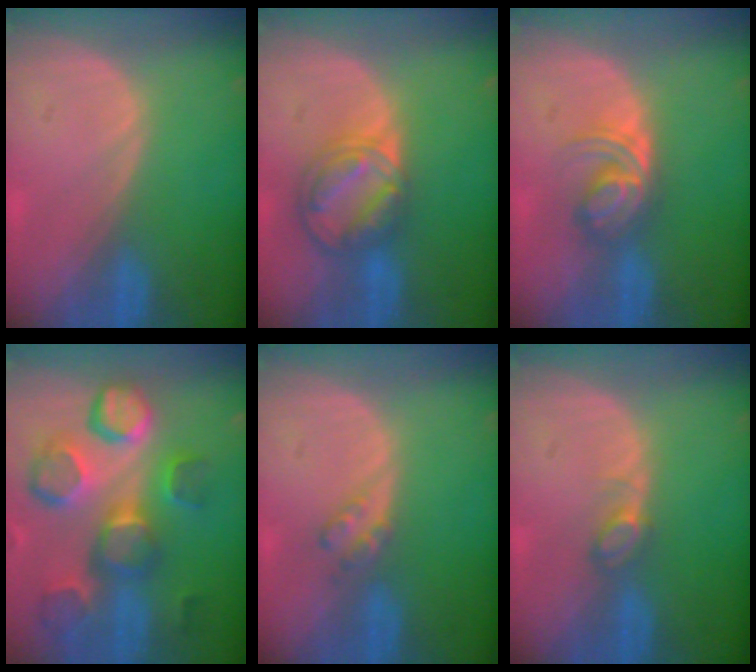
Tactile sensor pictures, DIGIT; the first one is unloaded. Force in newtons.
{"total": 8.3, "press": 7.0, "slide": 4.4}
{"total": 5.9, "press": 5.1, "slide": 2.8}
{"total": 12.5, "press": 11.1, "slide": 5.8}
{"total": 2.4, "press": 2.4, "slide": 0.2}
{"total": 2.2, "press": 2.2, "slide": 0.3}